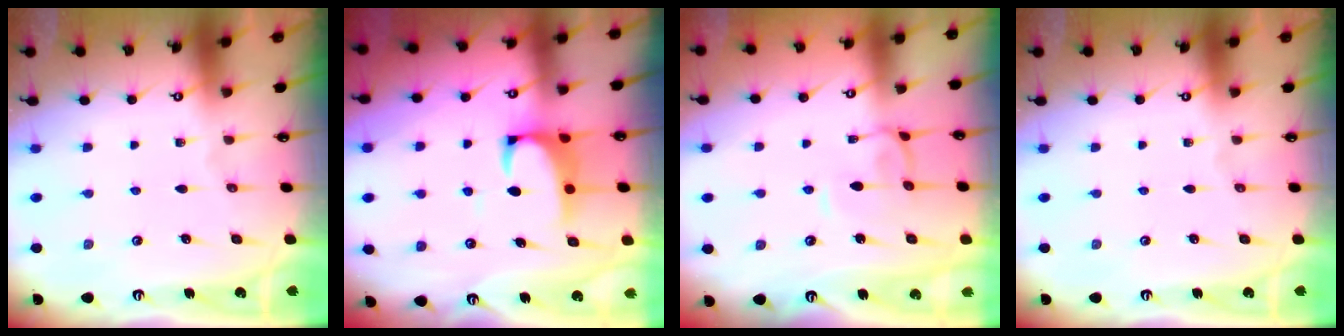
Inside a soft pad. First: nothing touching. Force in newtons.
{"total": 2.3, "press": 2.1, "slide": 0.9}
{"total": 2.0, "press": 2.0, "slide": 0.5}
{"total": 0.0}